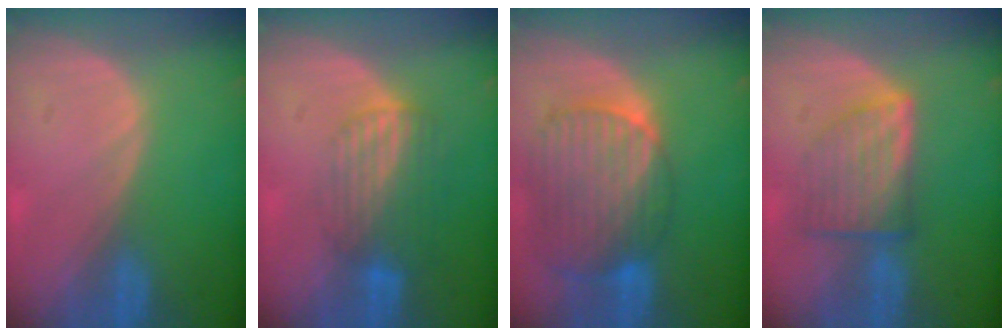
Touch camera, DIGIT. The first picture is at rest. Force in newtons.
{"total": 7.0, "press": 5.9, "slide": 3.8}
{"total": 10.7, "press": 9.2, "slide": 5.5}
{"total": 7.1, "press": 6.4, "slide": 2.9}